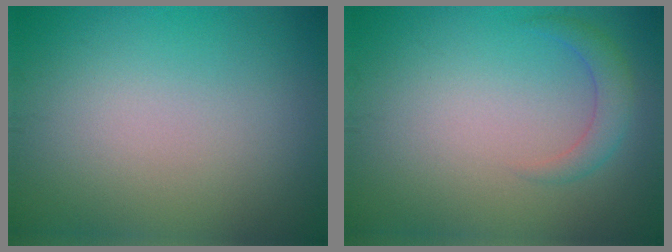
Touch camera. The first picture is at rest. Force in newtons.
{"total": 2.0, "press": 2.0, "slide": 0.2}